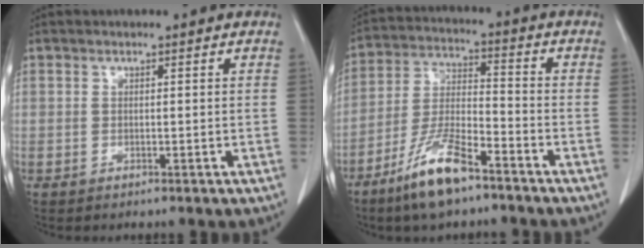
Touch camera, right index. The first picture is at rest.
{"total": 11.1, "force": [-7.5, 2.4, 7.9], "torque": [-0.165, -0.015, -0.144]}